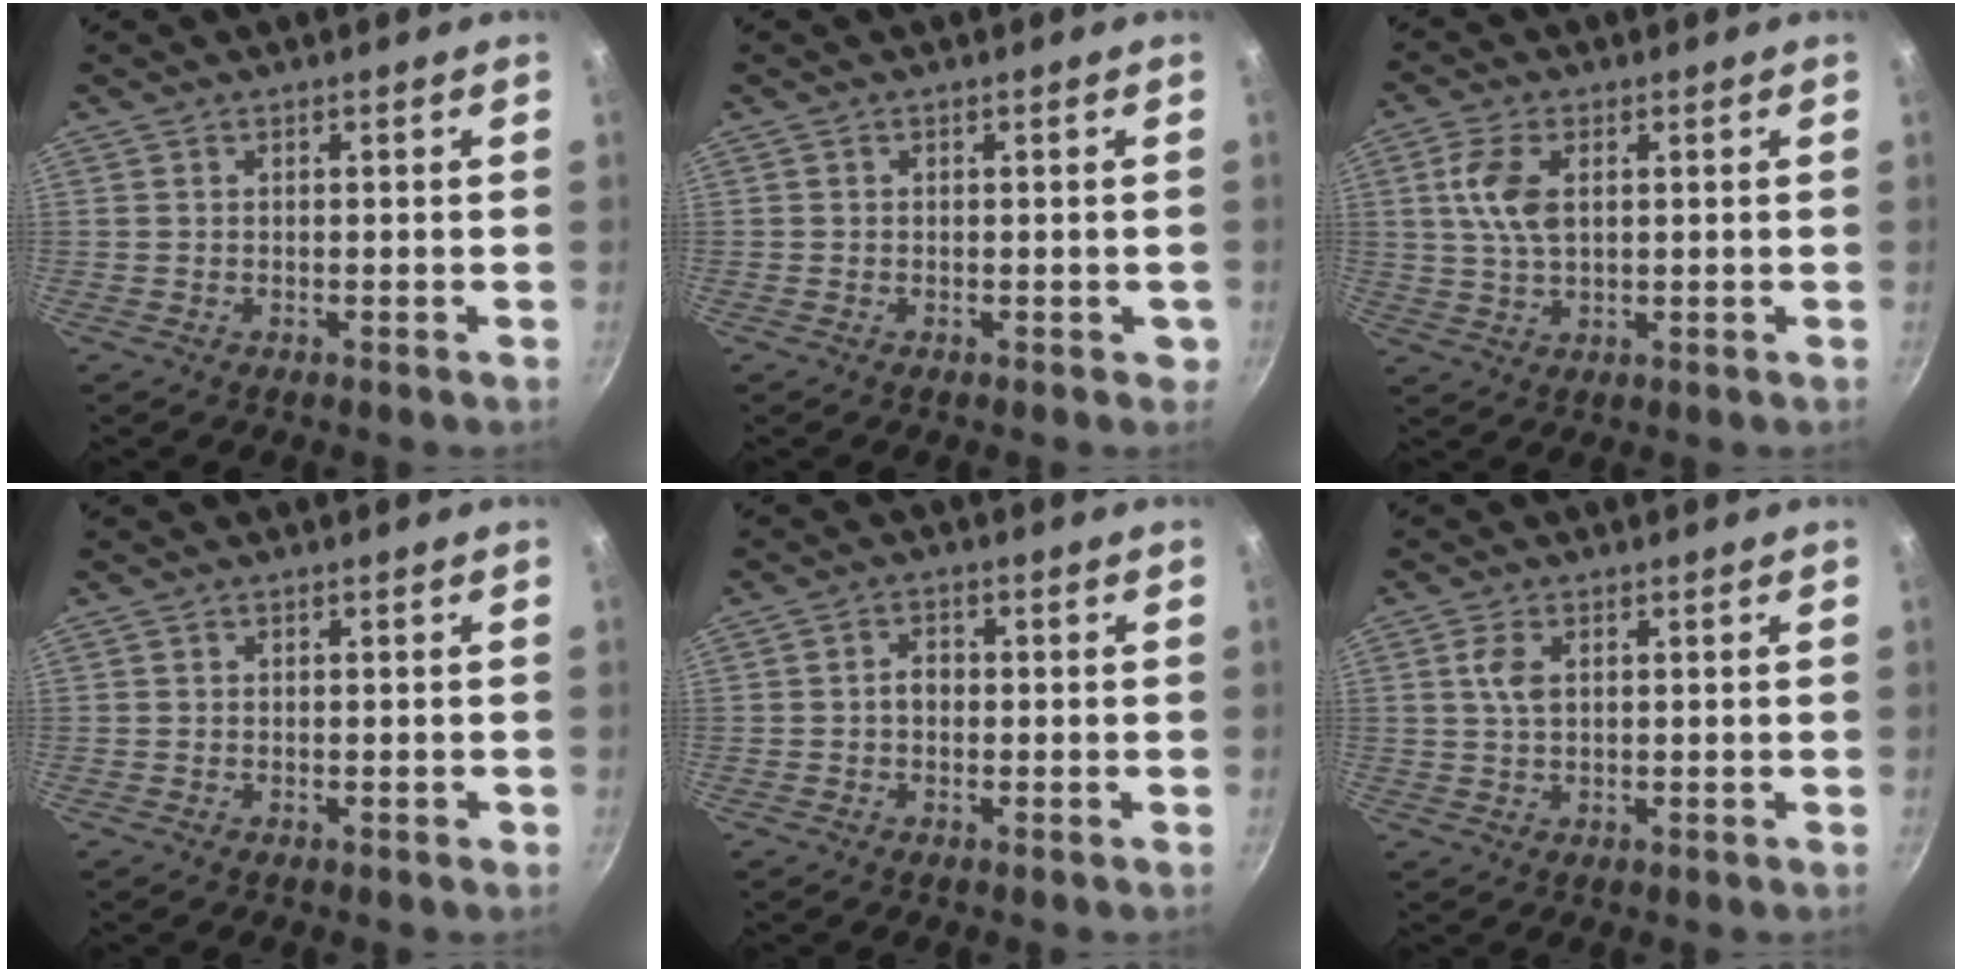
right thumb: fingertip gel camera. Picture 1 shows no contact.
{"total": 1.5, "force": [-0.1, 1.2, 0.9], "torque": [-0.002, 0.002, -0.001]}
{"total": 7.6, "force": [1.8, 4.2, 6.1], "torque": [-0.118, 0.002, 0.033]}
{"total": 0.5, "force": [-0.1, 0.4, 0.3], "torque": [0.000, 0.003, -0.003]}
{"total": 2.5, "force": [-0.2, 1.9, 1.7], "torque": [-0.017, 0.012, -0.006]}
{"total": 3.7, "force": [0.9, 2.1, 2.9], "torque": [-0.056, 0.001, 0.016]}